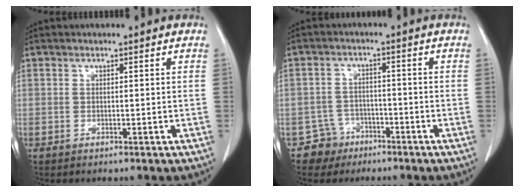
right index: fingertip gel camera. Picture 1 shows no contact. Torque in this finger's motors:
{"motor_torque": [-1.55, 0.59, -1.05, -0.21]}